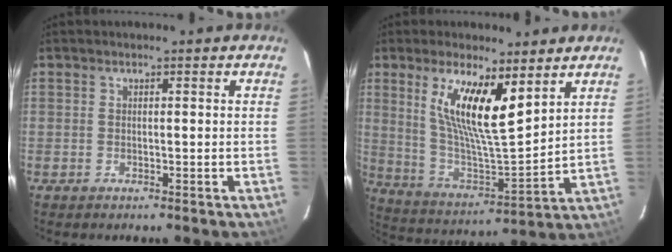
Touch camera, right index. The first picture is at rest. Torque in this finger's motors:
{"motor_torque": [0.80, 0.55, 0.81, 0.21]}